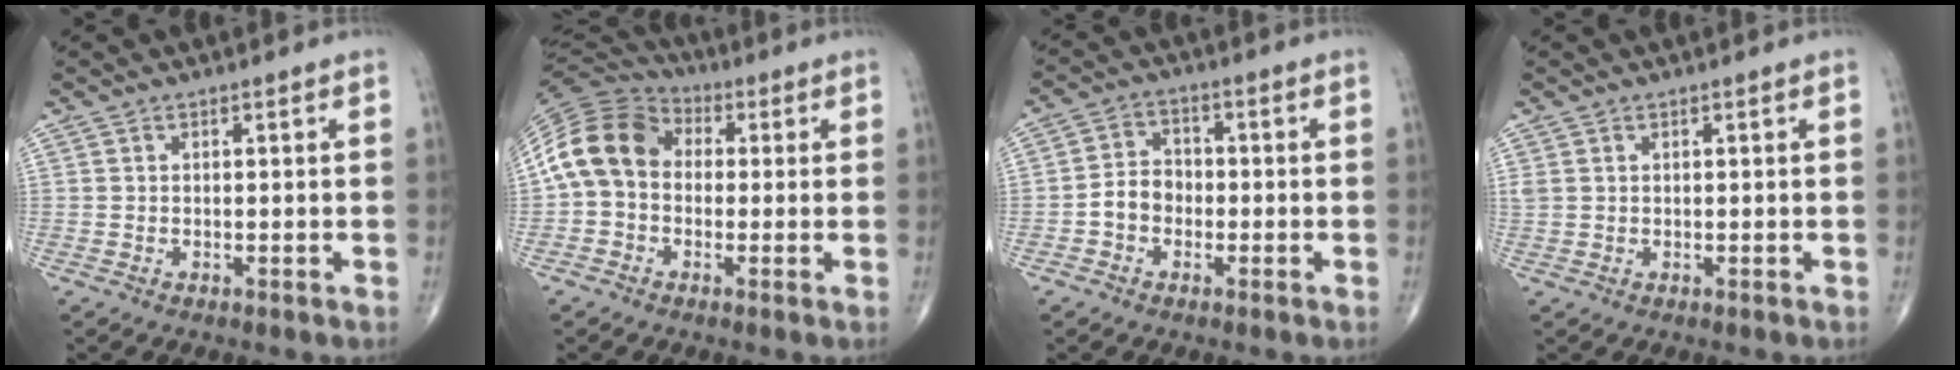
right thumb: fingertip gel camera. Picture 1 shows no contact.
{"total": 12.8, "force": [0.3, 10.0, 7.9], "torque": [-0.147, 0.037, -0.009]}
{"total": 5.3, "force": [-1.5, 4.3, 2.7], "torque": [-0.033, 0.024, -0.038]}
{"total": 1.2, "force": [0.5, 0.8, 0.7], "torque": [-0.021, 0.011, 0.016]}